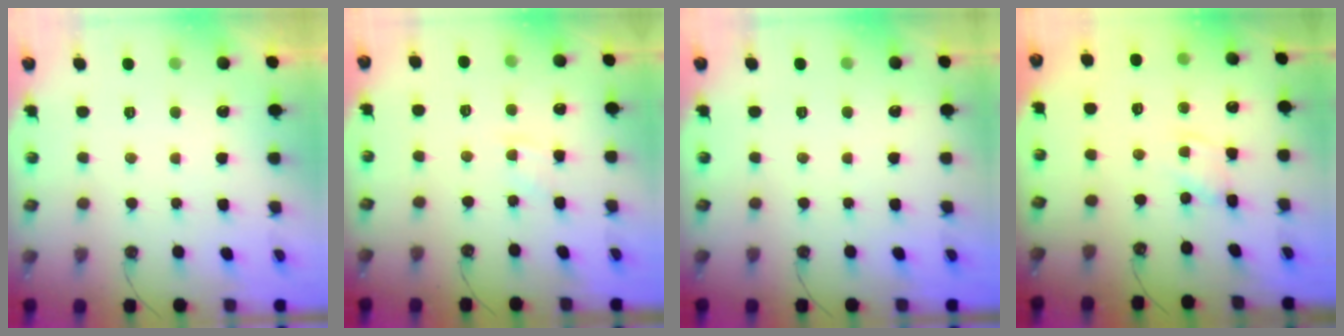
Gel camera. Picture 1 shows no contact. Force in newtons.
{"total": 5.6, "press": 5.6, "slide": 0.7}
{"total": 0.0}
{"total": 1.9, "press": 1.9, "slide": 0.2}